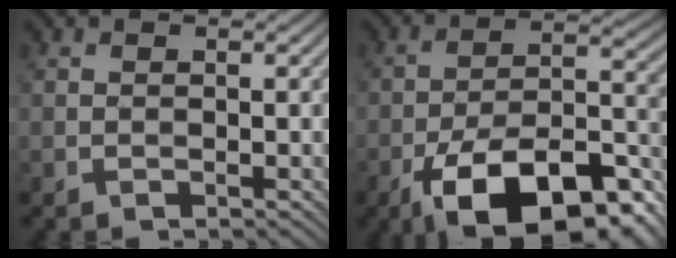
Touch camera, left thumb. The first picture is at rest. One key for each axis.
{"total": 17.2, "fx": -10.8, "fy": 6.2, "fz": 11.8, "tx": -0.196, "ty": -0.013, "tz": -0.184}